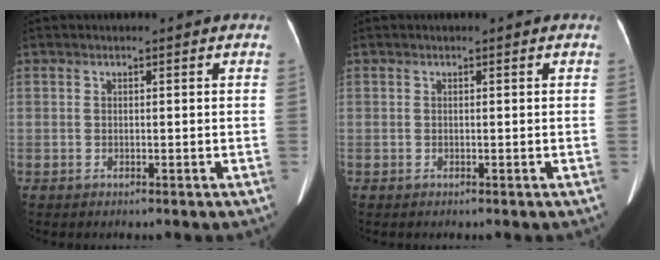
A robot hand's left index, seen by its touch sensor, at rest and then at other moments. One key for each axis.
{"total": 0.0}